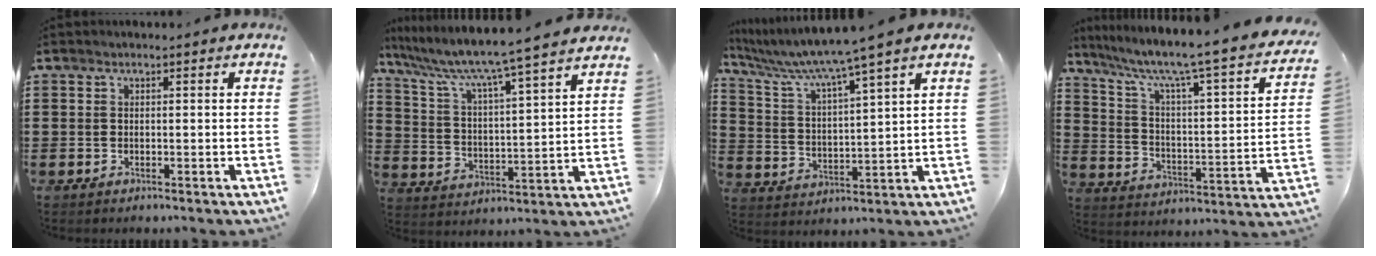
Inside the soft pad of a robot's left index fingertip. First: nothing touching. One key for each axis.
{"total": 6.4, "fx": 5.6, "fy": -0.8, "fz": 3.0, "tx": -0.085, "ty": -0.050, "tz": 0.084}
{"total": 6.7, "fx": 5.5, "fy": -1.3, "fz": 3.6, "tx": -0.096, "ty": -0.048, "tz": 0.086}
{"total": 5.5, "fx": 4.1, "fy": 0.2, "fz": 3.6, "tx": -0.090, "ty": -0.046, "tz": 0.056}